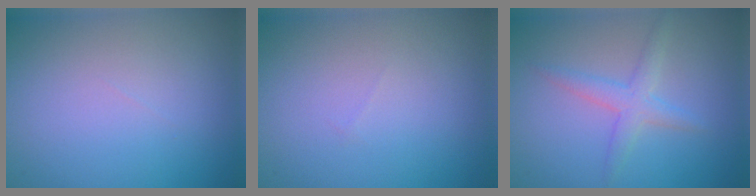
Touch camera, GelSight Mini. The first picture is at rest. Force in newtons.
{"total": 0.0}
{"total": 2.4, "press": 2.4, "slide": 0.0}